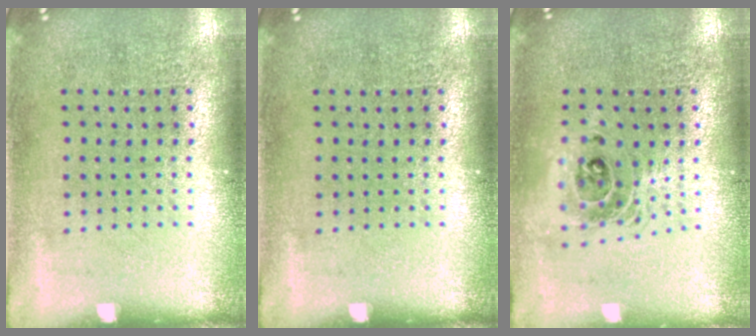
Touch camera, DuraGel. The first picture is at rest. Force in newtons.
{"total": 0.0}
{"total": 1.5, "press": 1.2, "slide": 0.8}